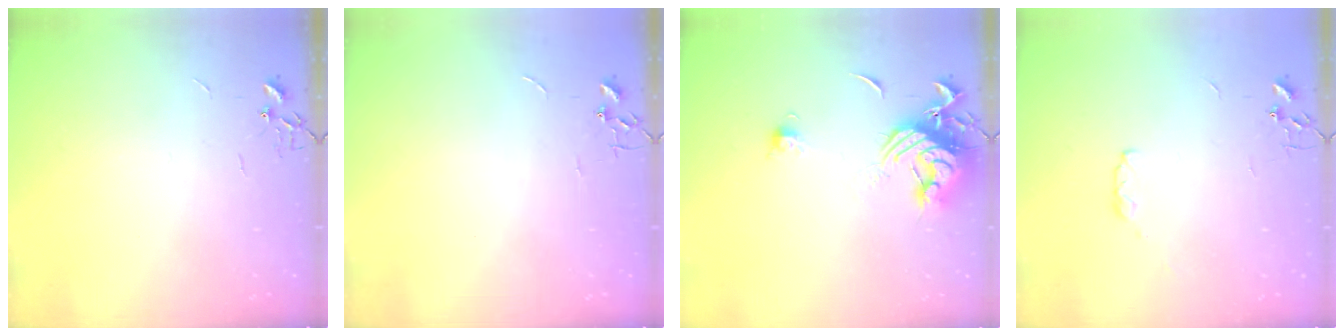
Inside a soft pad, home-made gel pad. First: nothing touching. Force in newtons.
{"total": 0.0}
{"total": 12.3, "press": 12.3, "slide": 1.3}
{"total": 3.4, "press": 3.4, "slide": 0.5}